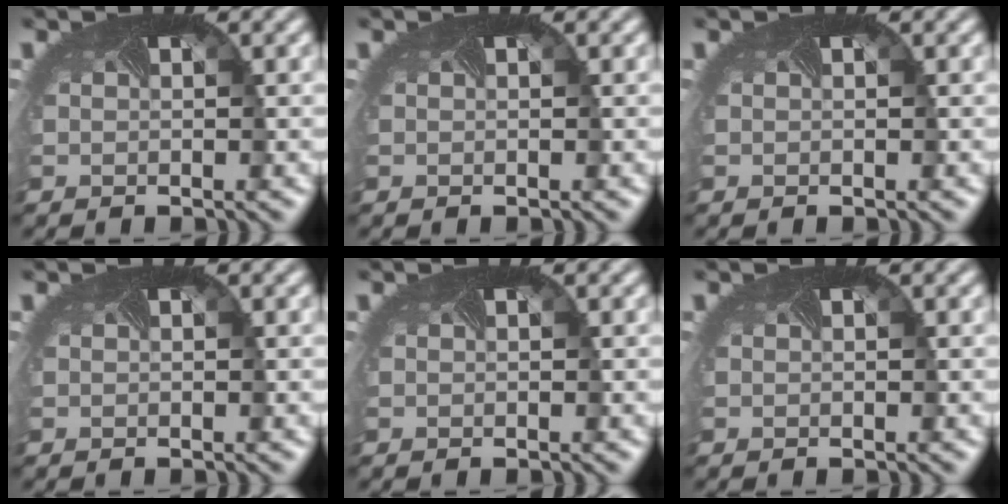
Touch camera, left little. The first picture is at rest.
{"total": 0.0}
{"total": 0.0}
{"total": 0.0}
{"total": 0.0}
{"total": 0.0}